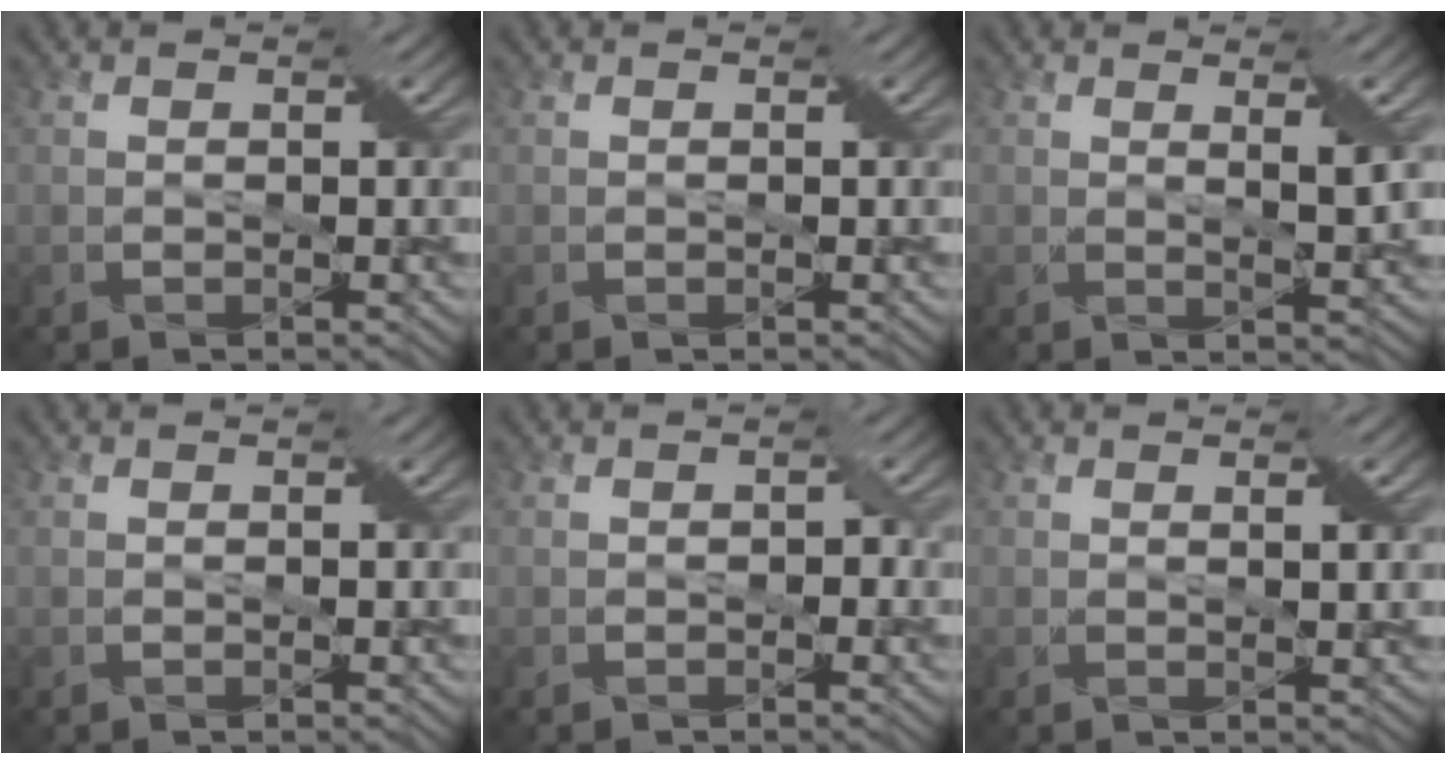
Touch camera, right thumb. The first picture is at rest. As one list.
[{"total": 0.0}, {"total": 2.7, "force": [1.2, 0.3, 2.4], "torque": [-0.048, -0.001, 0.022]}, {"total": 0.0}, {"total": 0.8, "force": [-0.2, 0.6, 0.5], "torque": [-0.008, 0.000, -0.005]}, {"total": 1.4, "force": [0.6, 0.1, 1.2], "torque": [-0.023, 0.004, 0.009]}]